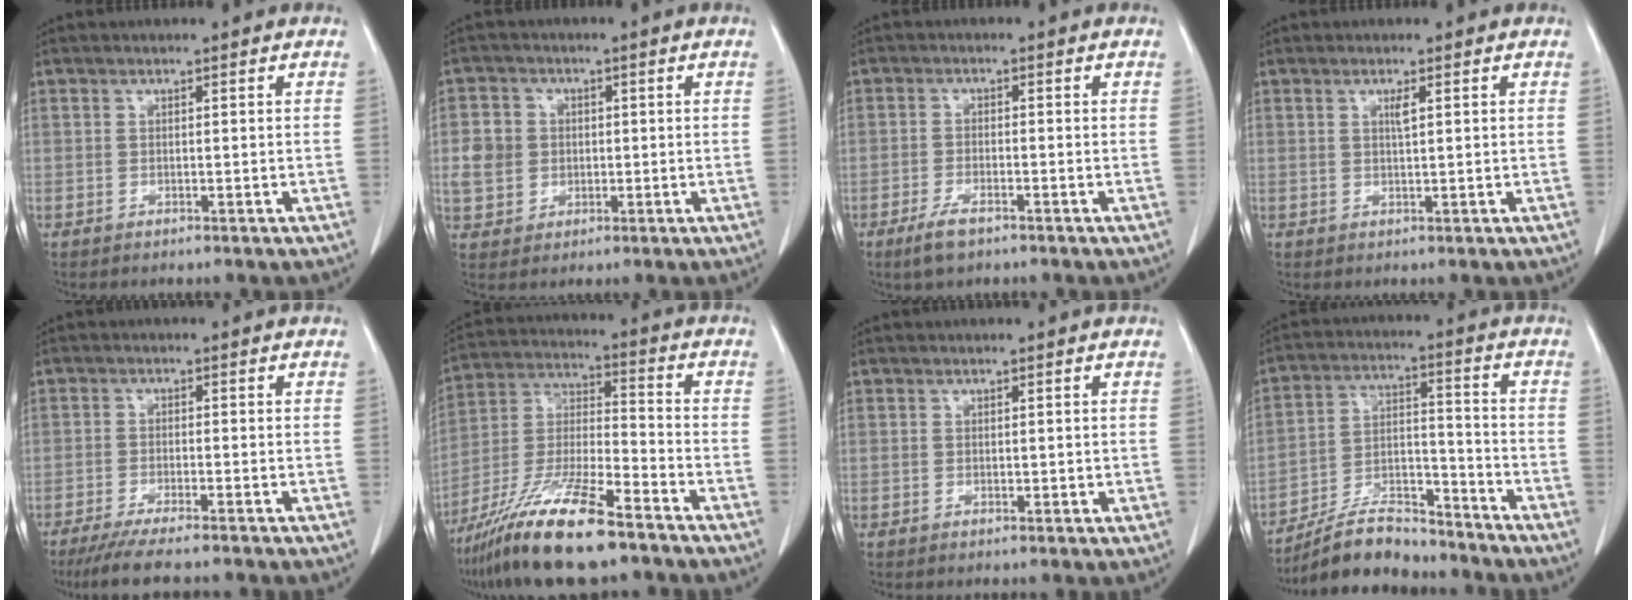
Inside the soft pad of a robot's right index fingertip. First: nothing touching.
{"total": 6.0, "force": [0.4, 5.6, 2.1], "torque": [-0.049, 0.017, 0.016]}
{"total": 3.9, "force": [-2.7, 1.1, 2.7], "torque": [-0.061, -0.004, -0.048]}
{"total": 1.3, "force": [0.5, 0.0, 1.2], "torque": [-0.024, -0.002, 0.009]}
{"total": 9.3, "force": [-7.9, 0.5, 4.9], "torque": [-0.068, -0.021, -0.124]}
{"total": 16.7, "force": [-12.0, 2.1, 11.4], "torque": [-0.246, -0.030, -0.223]}
{"total": 0.6, "force": [0.2, 0.5, 0.2], "torque": [0.002, 0.003, 0.005]}
{"total": 11.7, "force": [-10.8, 2.9, 3.5], "torque": [-0.058, 0.017, -0.192]}